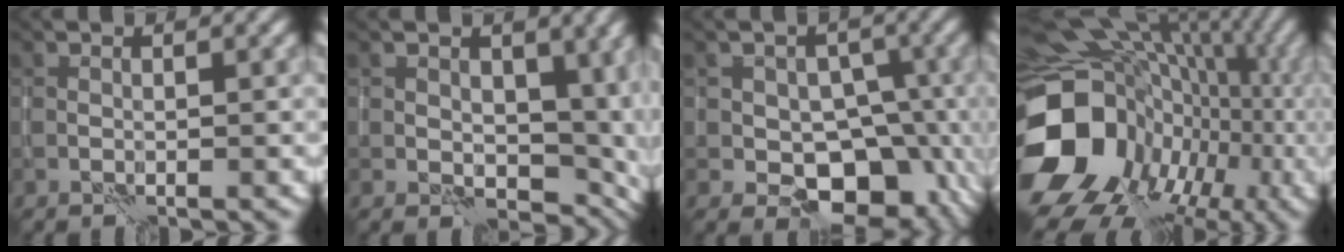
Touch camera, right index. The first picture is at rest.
{"total": 8.7, "force": [0.2, 5.9, 6.3], "torque": [-0.056, -0.019, 0.005]}
{"total": 9.1, "force": [-2.8, 6.8, 5.3], "torque": [-0.026, 0.001, -0.045]}
{"total": 16.7, "force": [-3.5, 13.4, 9.4], "torque": [-0.179, 0.000, -0.038]}